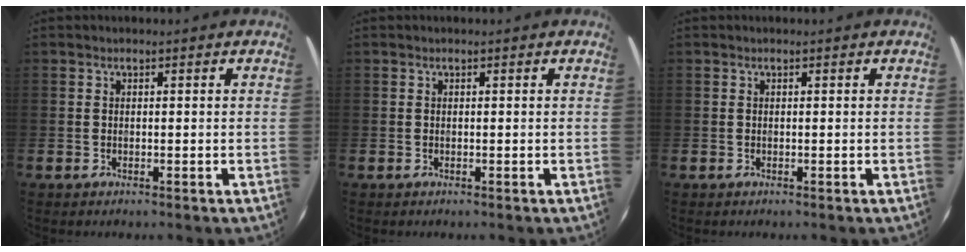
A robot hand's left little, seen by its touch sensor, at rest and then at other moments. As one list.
[{"total": 0.0}, {"total": 0.0}]